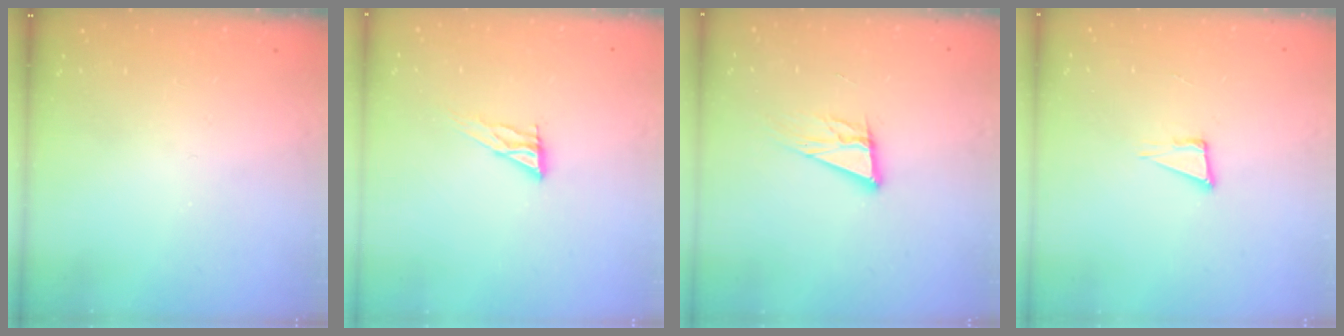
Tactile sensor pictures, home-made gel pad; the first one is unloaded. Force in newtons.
{"total": 7.5, "press": 7.5, "slide": 0.3}
{"total": 12.2, "press": 11.7, "slide": 3.4}
{"total": 5.1, "press": 3.9, "slide": 3.2}